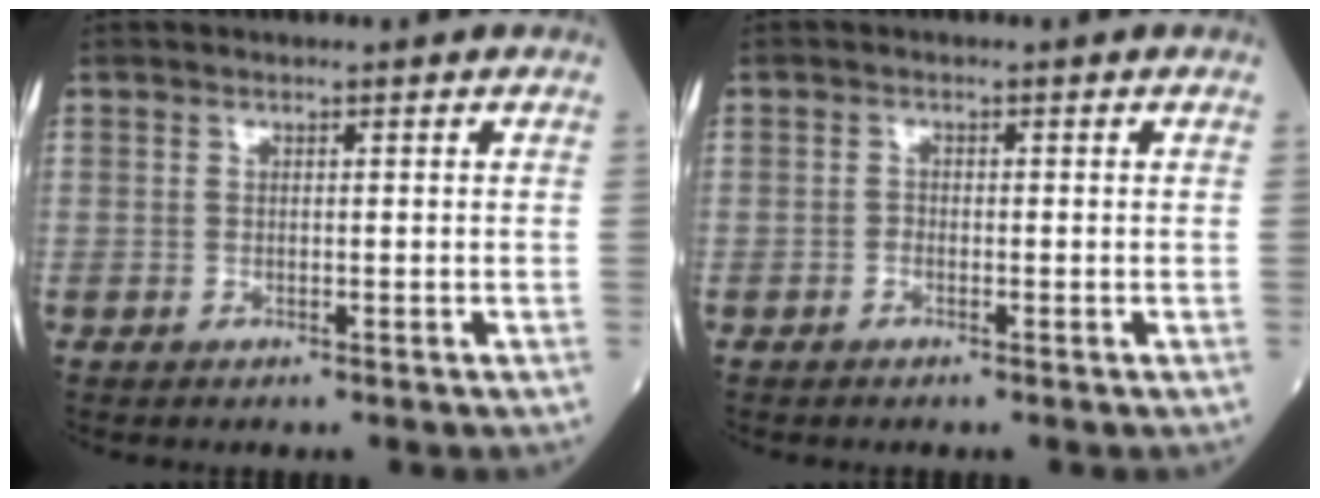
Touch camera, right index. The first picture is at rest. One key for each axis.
{"total": 0.6, "fx": -0.4, "fy": 0.3, "fz": 0.3, "tx": -0.001, "ty": 0.003, "tz": -0.009}